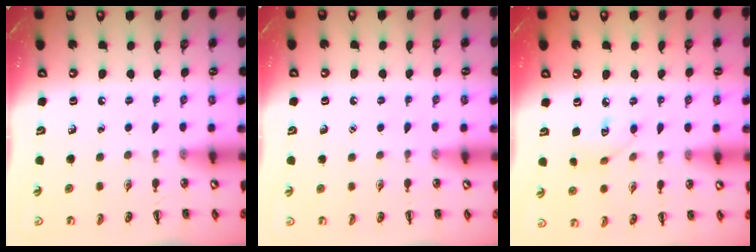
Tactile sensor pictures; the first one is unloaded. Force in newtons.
{"total": 1.4, "press": 1.4, "slide": 0.1}
{"total": 4.5, "press": 4.4, "slide": 0.9}